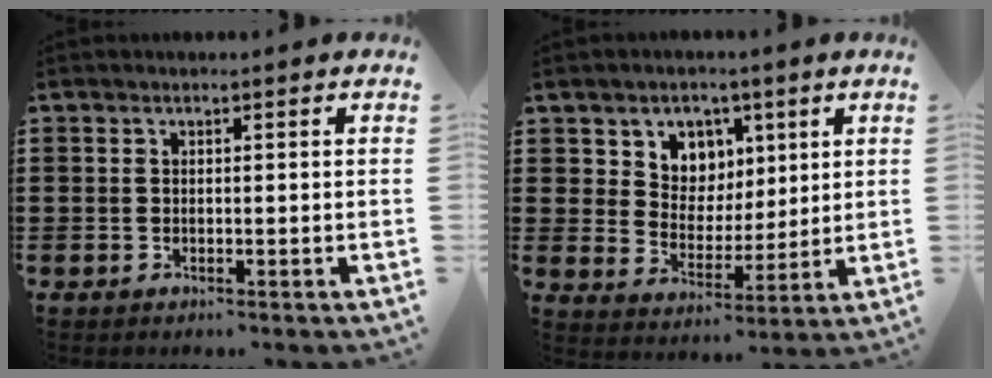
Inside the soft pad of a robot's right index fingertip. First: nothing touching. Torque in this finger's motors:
{"motor_torque": [0.43, 0.29, 0.18, 0.09]}